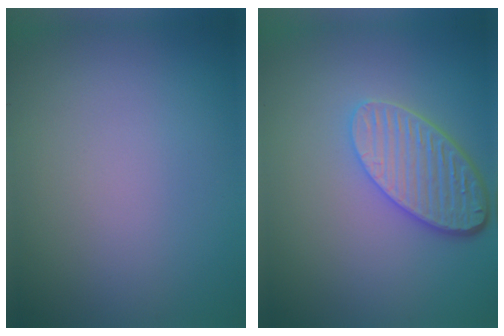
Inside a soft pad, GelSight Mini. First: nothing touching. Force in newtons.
{"total": 5.0, "press": 3.9, "slide": 3.2}